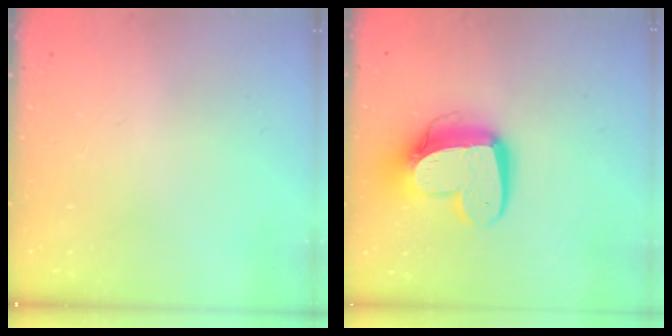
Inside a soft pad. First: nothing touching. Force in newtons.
{"total": 14.6, "press": 14.6, "slide": 1.4}